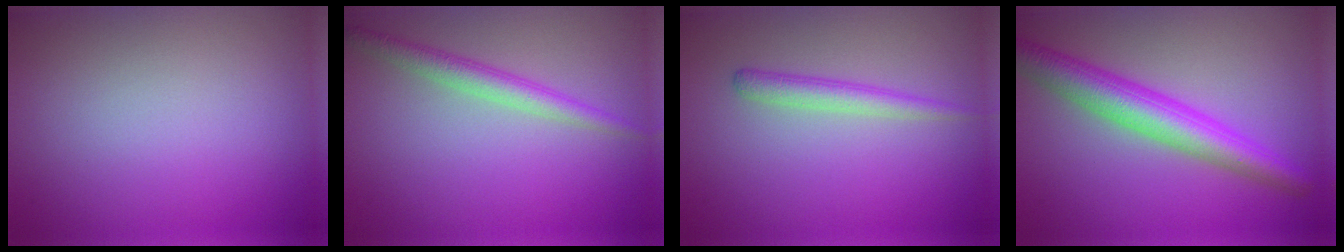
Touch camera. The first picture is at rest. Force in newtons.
{"total": 2.5, "press": 2.5, "slide": 0.1}
{"total": 1.9, "press": 1.9, "slide": 0.1}
{"total": 5.7, "press": 5.7, "slide": 0.1}